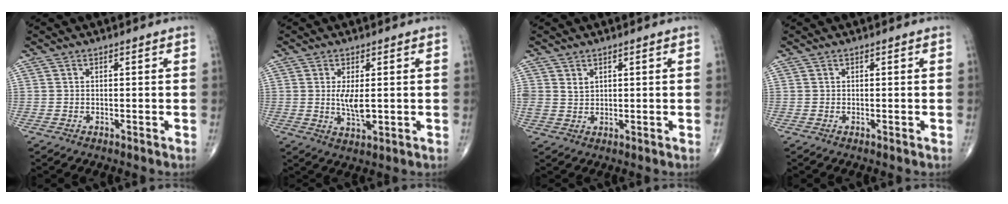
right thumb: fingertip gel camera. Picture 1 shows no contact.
{"total": 5.1, "force": [0.3, 1.9, 4.7], "torque": [-0.091, -0.014, 0.009]}
{"total": 2.3, "force": [1.2, 1.6, 0.9], "torque": [-0.008, -0.009, 0.029]}
{"total": 0.0}